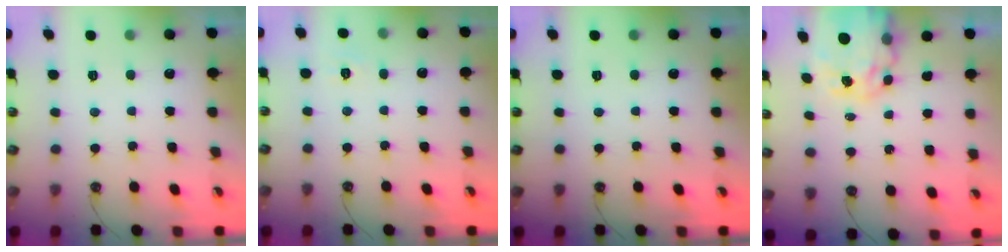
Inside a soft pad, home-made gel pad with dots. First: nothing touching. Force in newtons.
{"total": 4.0, "press": 3.9, "slide": 0.6}
{"total": 0.0}
{"total": 9.9, "press": 9.9, "slide": 0.8}